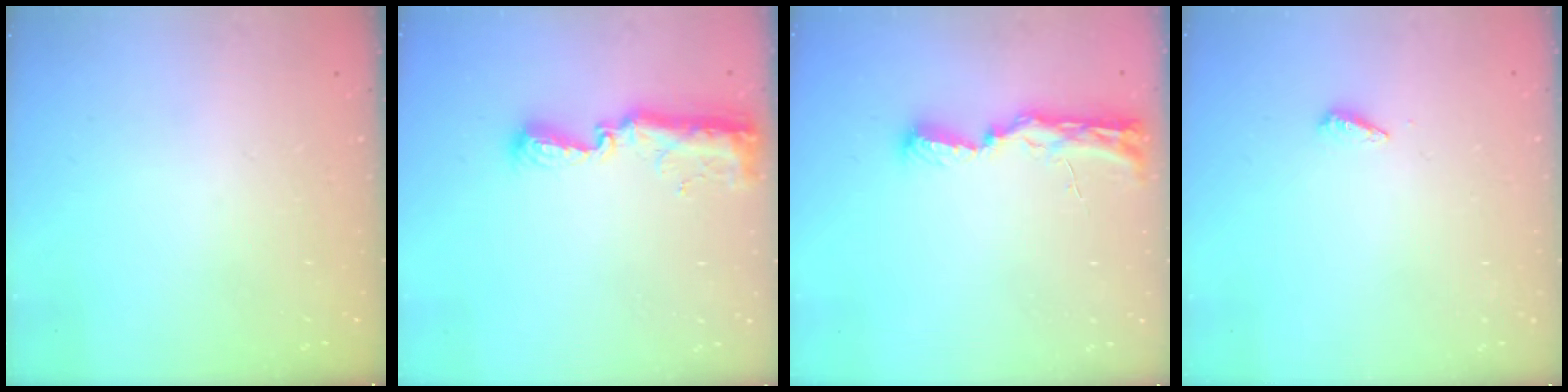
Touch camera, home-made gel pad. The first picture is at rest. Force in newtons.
{"total": 11.2, "press": 10.1, "slide": 4.8}
{"total": 8.9, "press": 8.9, "slide": 1.3}
{"total": 2.9, "press": 2.9, "slide": 0.3}